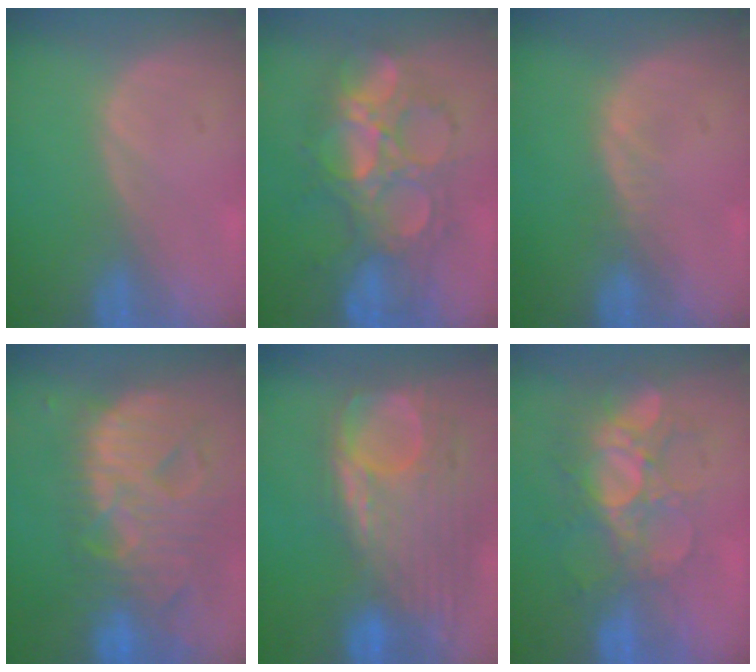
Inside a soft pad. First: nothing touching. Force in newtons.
{"total": 9.5, "press": 9.5, "slide": 0.2}
{"total": 1.1, "press": 1.1, "slide": 0.3}
{"total": 13.7, "press": 11.7, "slide": 7.2}
{"total": 12.6, "press": 10.6, "slide": 6.8}
{"total": 9.8, "press": 8.6, "slide": 4.8}